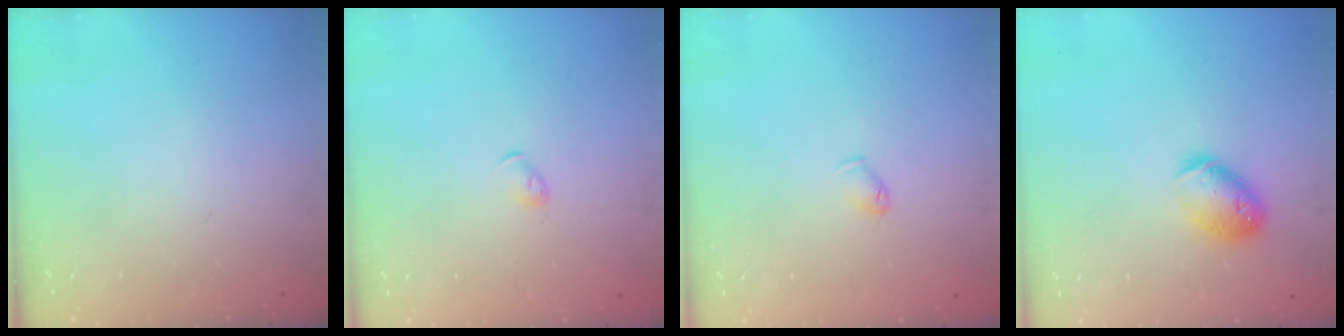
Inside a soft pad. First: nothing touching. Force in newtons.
{"total": 3.2, "press": 3.1, "slide": 0.7}
{"total": 3.8, "press": 3.7, "slide": 0.7}
{"total": 11.4, "press": 11.2, "slide": 2.0}